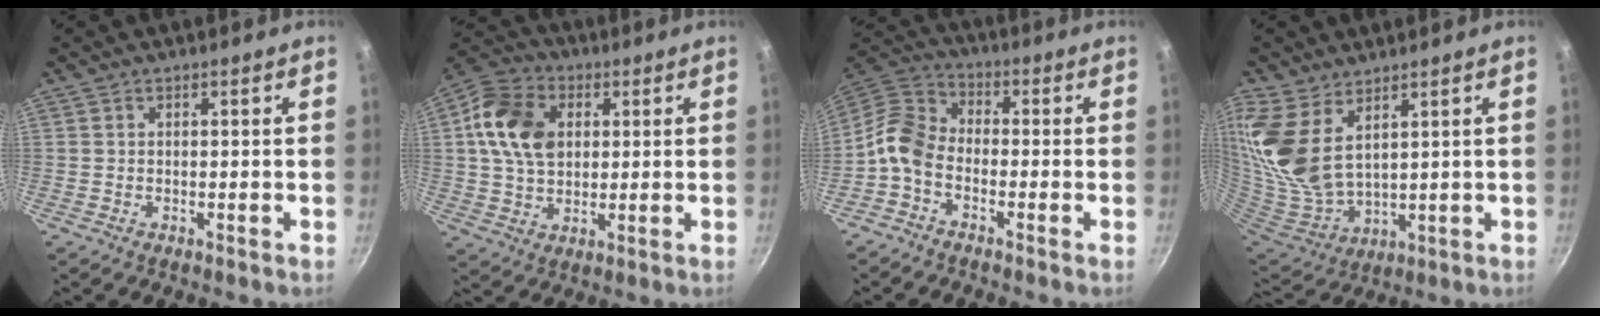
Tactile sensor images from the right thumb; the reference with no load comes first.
{"total": 13.8, "force": [2.7, 9.9, 9.2], "torque": [-0.145, 0.004, 0.036]}
{"total": 7.9, "force": [-3.1, 5.3, 4.9], "torque": [-0.098, 0.047, -0.085]}
{"total": 15.3, "force": [7.8, 8.3, 10.3], "torque": [-0.220, -0.046, 0.173]}